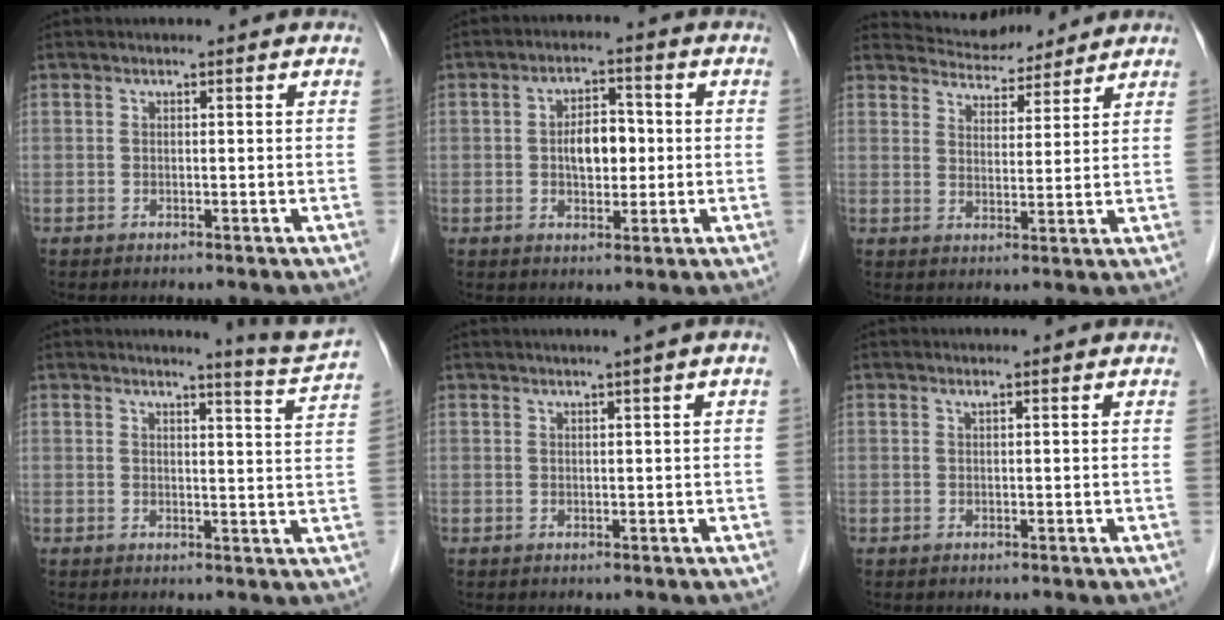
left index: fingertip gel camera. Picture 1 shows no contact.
{"total": 5.5, "force": [-0.1, 3.0, 4.5], "torque": [-0.080, 0.012, -0.001]}
{"total": 7.2, "force": [7.0, 1.7, 0.5], "torque": [-0.012, 0.017, 0.108]}
{"total": 4.8, "force": [4.3, -2.1, 0.1], "torque": [-0.025, -0.052, 0.052]}
{"total": 2.1, "force": [1.1, -0.4, 1.8], "torque": [-0.029, 0.005, 0.018]}
{"total": 0.0}